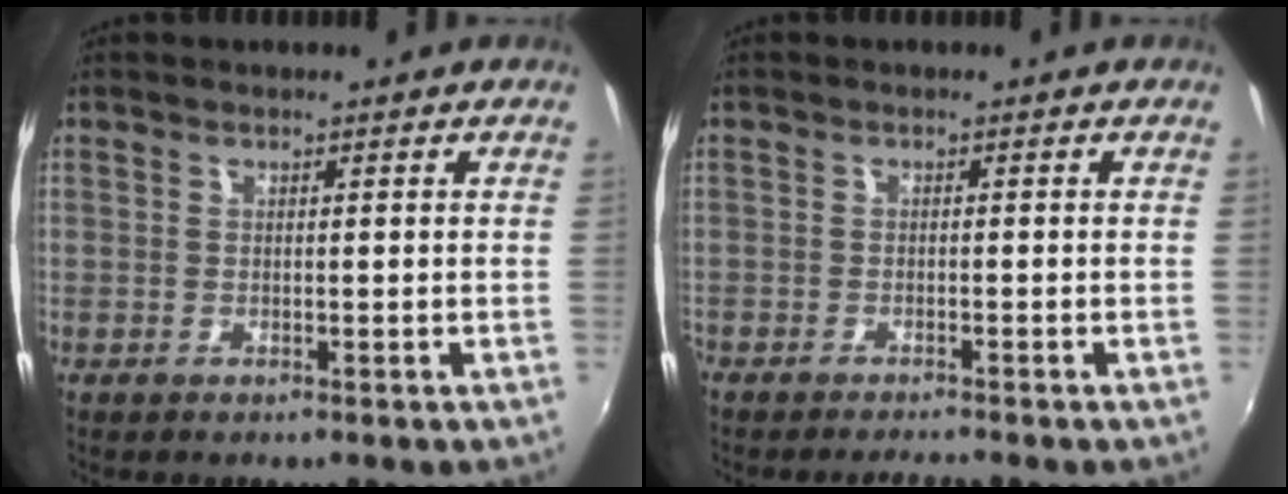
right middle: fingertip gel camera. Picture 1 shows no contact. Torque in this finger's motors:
{"motor_torque": [0.37, -0.40, 0.12, 0.06]}